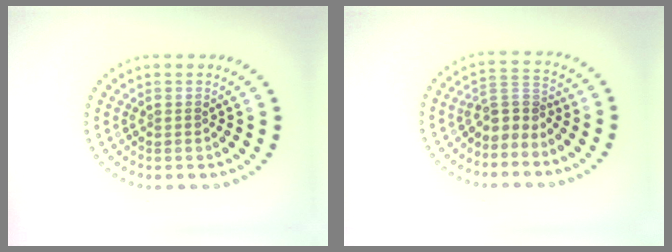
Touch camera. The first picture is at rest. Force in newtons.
{"total": 2.7, "press": 2.0, "slide": 1.9}